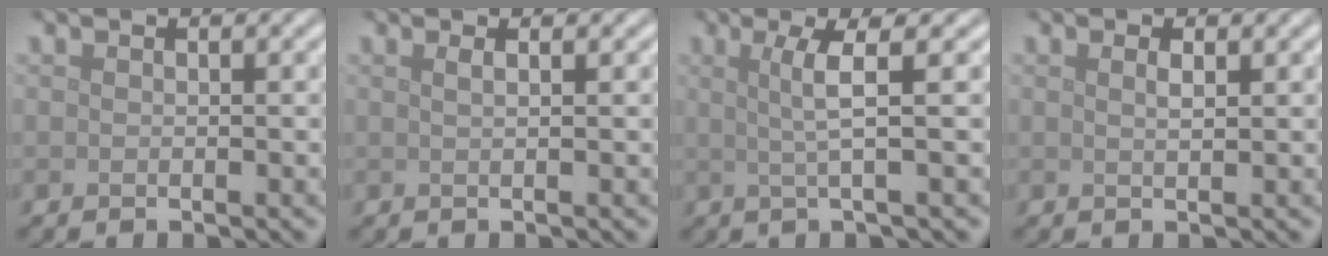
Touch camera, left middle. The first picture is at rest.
{"total": 1.3, "force": [0.6, 0.6, 1.1], "torque": [-0.007, 0.001, 0.000]}
{"total": 3.2, "force": [0.7, 0.5, 3.1], "torque": [-0.058, 0.001, 0.012]}
{"total": 0.9, "force": [0.5, 0.3, 0.7], "torque": [-0.012, -0.001, 0.008]}